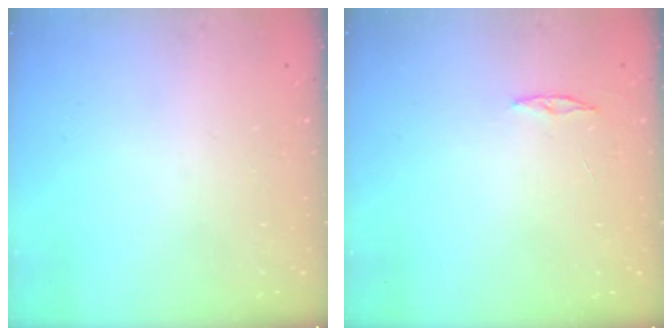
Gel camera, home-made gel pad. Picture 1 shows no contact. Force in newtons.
{"total": 3.0, "press": 2.9, "slide": 0.3}